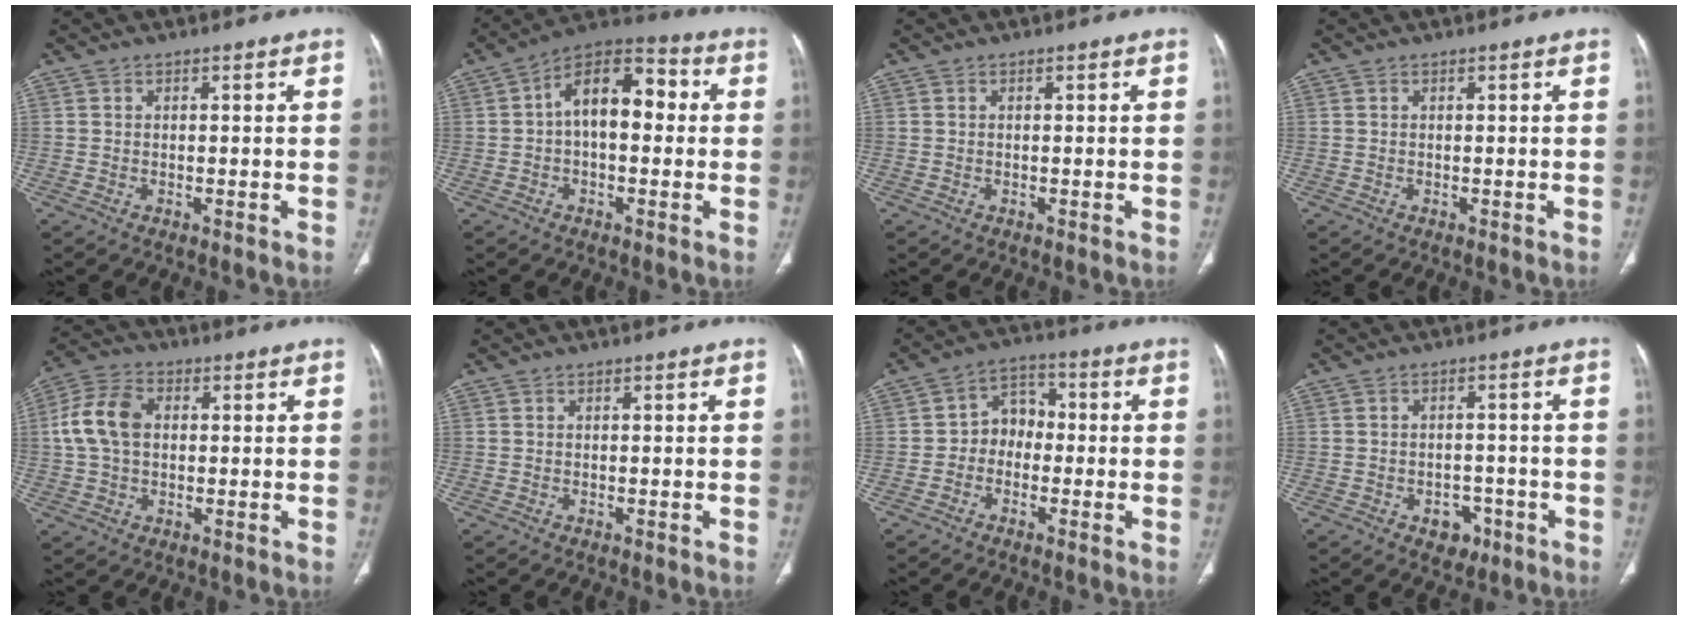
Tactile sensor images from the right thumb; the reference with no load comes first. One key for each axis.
{"total": 12.8, "fx": 1.2, "fy": 7.4, "fz": 10.5, "tx": -0.144, "ty": 0.041, "tz": 0.006}
{"total": 0.0}
{"total": 0.0}
{"total": 9.6, "fx": 1.1, "fy": 6.5, "fz": 6.9, "tx": -0.143, "ty": 0.021, "tz": 0.018}
{"total": 0.0}
{"total": 6.1, "fx": -1.1, "fy": 5.0, "fz": 3.4, "tx": -0.027, "ty": 0.030, "tz": -0.035}
{"total": 4.3, "fx": -2.2, "fy": 3.2, "fz": 1.9, "tx": -0.003, "ty": 0.016, "tz": -0.023}